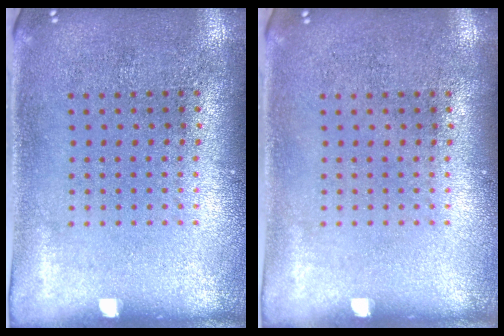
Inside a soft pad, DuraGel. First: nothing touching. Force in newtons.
{"total": 0.0}